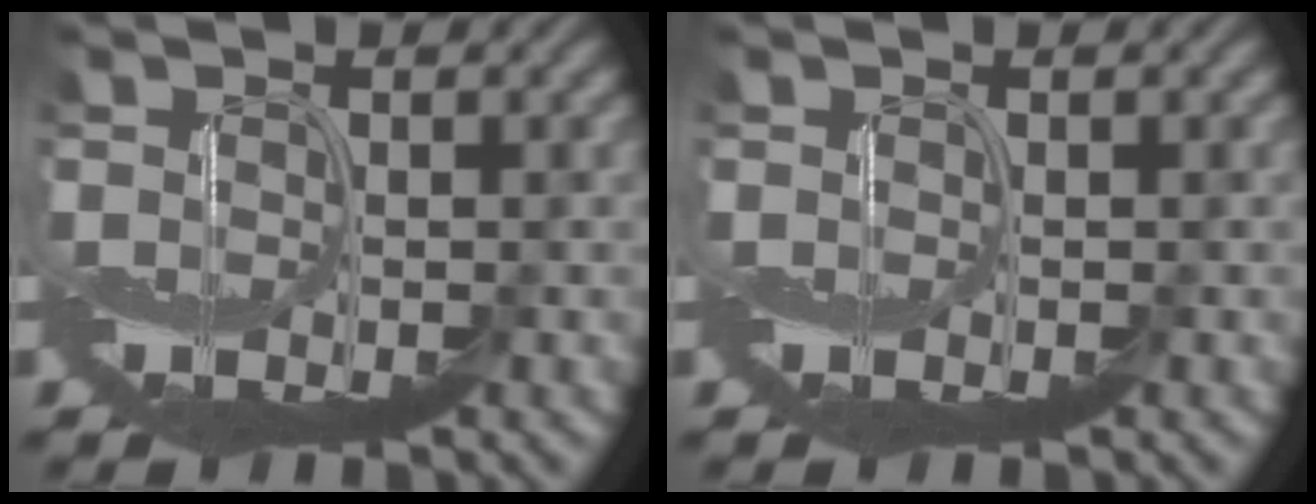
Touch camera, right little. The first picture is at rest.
{"total": 0.0}